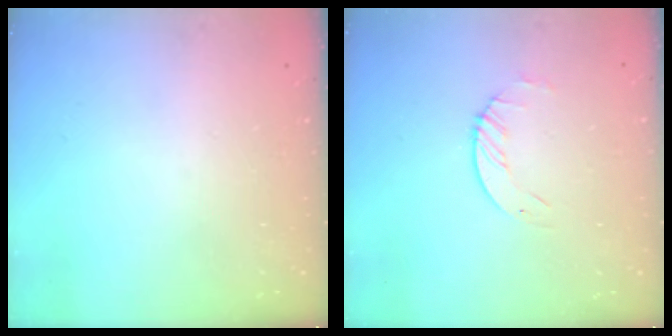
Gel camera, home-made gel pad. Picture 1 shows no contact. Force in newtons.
{"total": 1.6, "press": 1.6, "slide": 0.2}